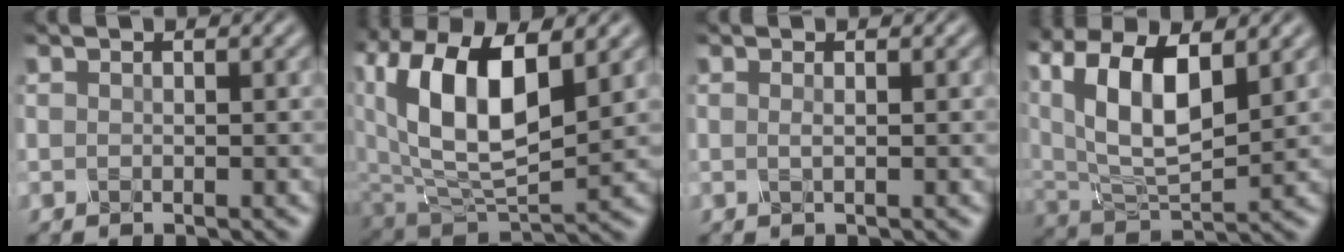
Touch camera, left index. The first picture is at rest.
{"total": 10.2, "force": [2.8, 5.8, 7.9], "torque": [-0.154, -0.004, 0.051]}
{"total": 0.6, "force": [-0.1, 0.2, 0.5], "torque": [-0.009, 0.000, -0.006]}
{"total": 11.5, "force": [4.1, 5.5, 9.2], "torque": [-0.173, 0.008, 0.069]}